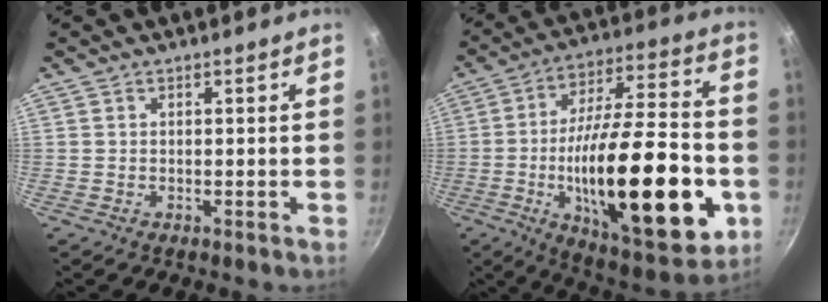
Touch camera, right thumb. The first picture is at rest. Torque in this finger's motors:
{"motor_torque": [-0.04, 1.96, 2.64, -0.13, 0.64]}